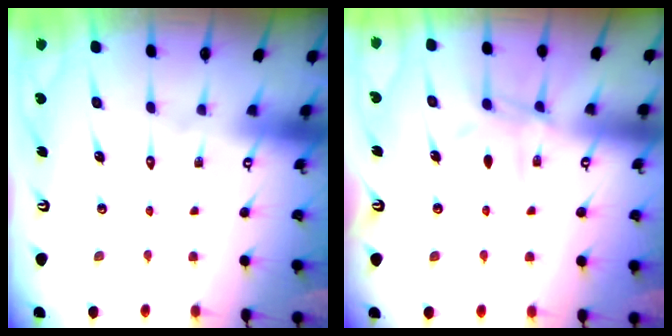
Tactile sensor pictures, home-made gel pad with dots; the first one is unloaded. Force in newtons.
{"total": 7.0, "press": 6.9, "slide": 0.6}